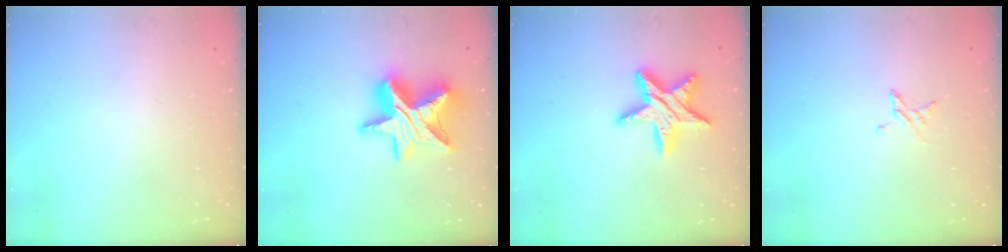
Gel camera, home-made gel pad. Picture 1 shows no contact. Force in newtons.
{"total": 17.8, "press": 17.8, "slide": 1.1}
{"total": 13.9, "press": 13.9, "slide": 0.9}
{"total": 3.0, "press": 3.0, "slide": 0.3}